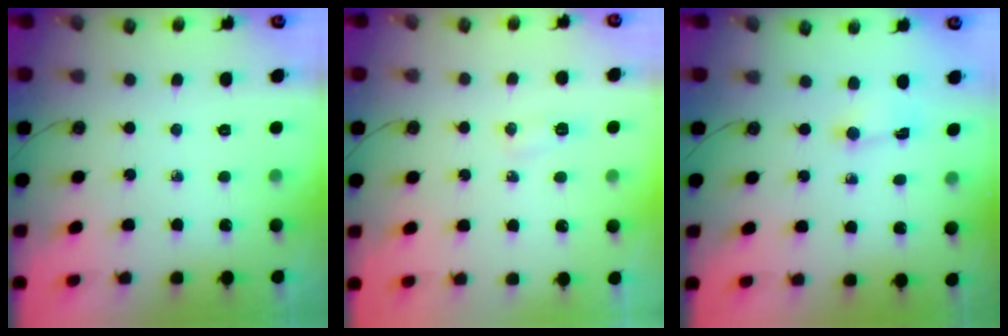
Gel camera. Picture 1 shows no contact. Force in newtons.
{"total": 8.3, "press": 5.0, "slide": 6.6}
{"total": 0.8, "press": 0.7, "slide": 0.5}